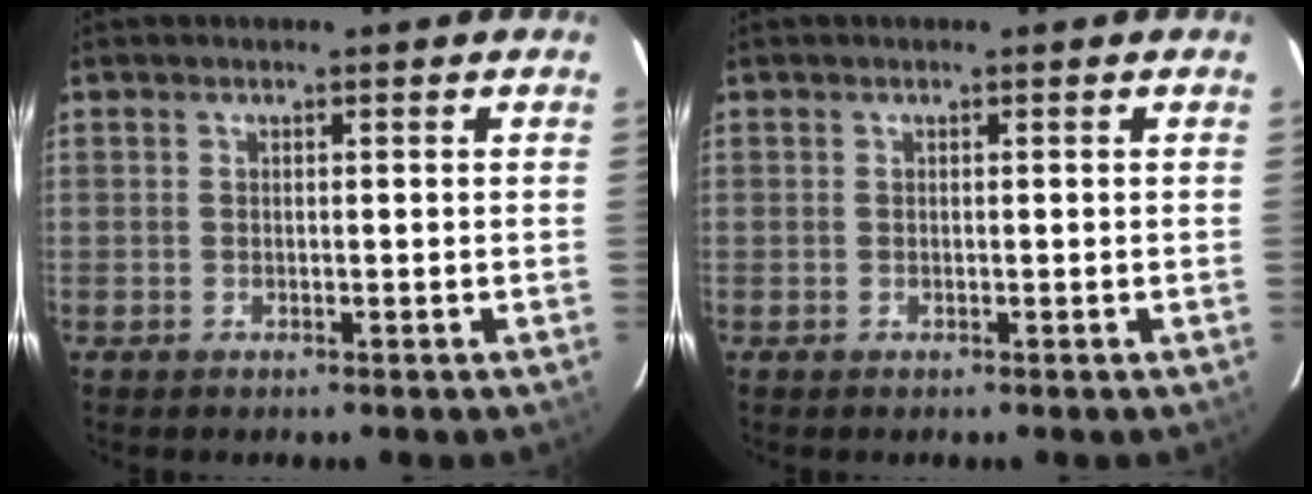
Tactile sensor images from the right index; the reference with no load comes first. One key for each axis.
{"total": 0.0}